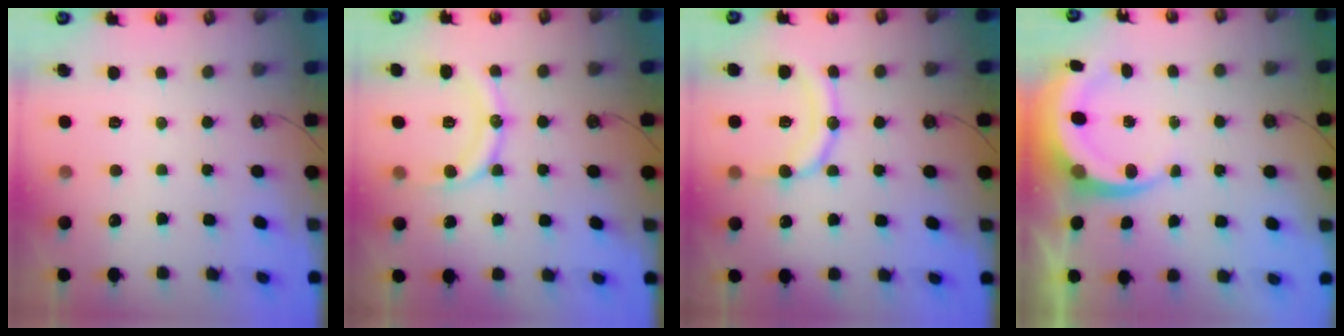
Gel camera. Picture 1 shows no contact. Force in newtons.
{"total": 11.1, "press": 11.1, "slide": 0.5}
{"total": 15.7, "press": 15.4, "slide": 2.8}
{"total": 7.2, "press": 7.0, "slide": 1.8}